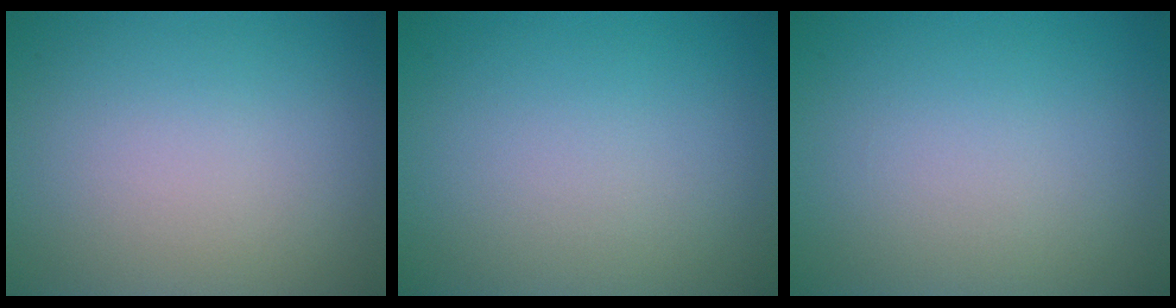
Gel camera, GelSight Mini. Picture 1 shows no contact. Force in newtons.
{"total": 0.0}
{"total": 0.0}